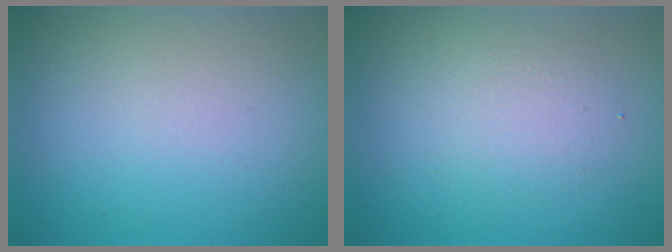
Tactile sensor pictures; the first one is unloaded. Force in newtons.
{"total": 2.5, "press": 2.5, "slide": 0.1}